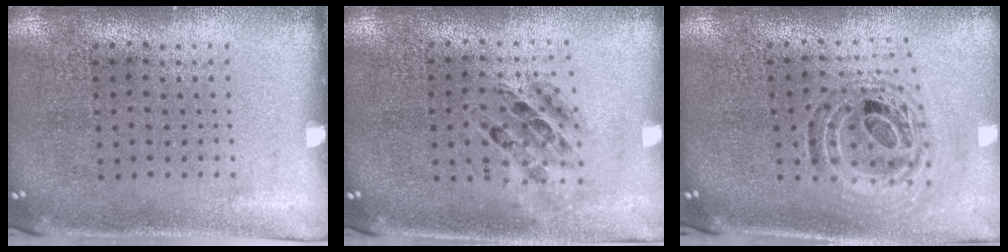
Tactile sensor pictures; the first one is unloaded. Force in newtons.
{"total": 0.7, "press": 0.7, "slide": 0.2}
{"total": 1.1, "press": 1.0, "slide": 0.4}